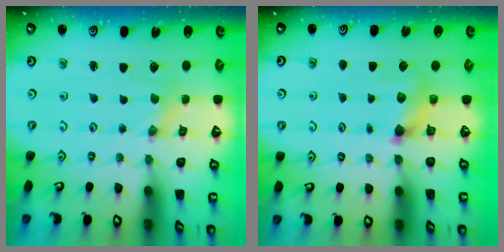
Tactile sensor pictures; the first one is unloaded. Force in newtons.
{"total": 5.5, "press": 5.5, "slide": 0.6}